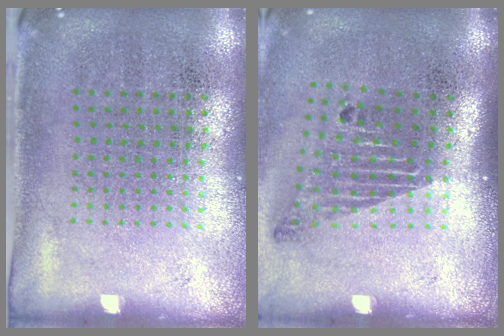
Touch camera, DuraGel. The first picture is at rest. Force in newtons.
{"total": 1.8, "press": 1.2, "slide": 1.4}